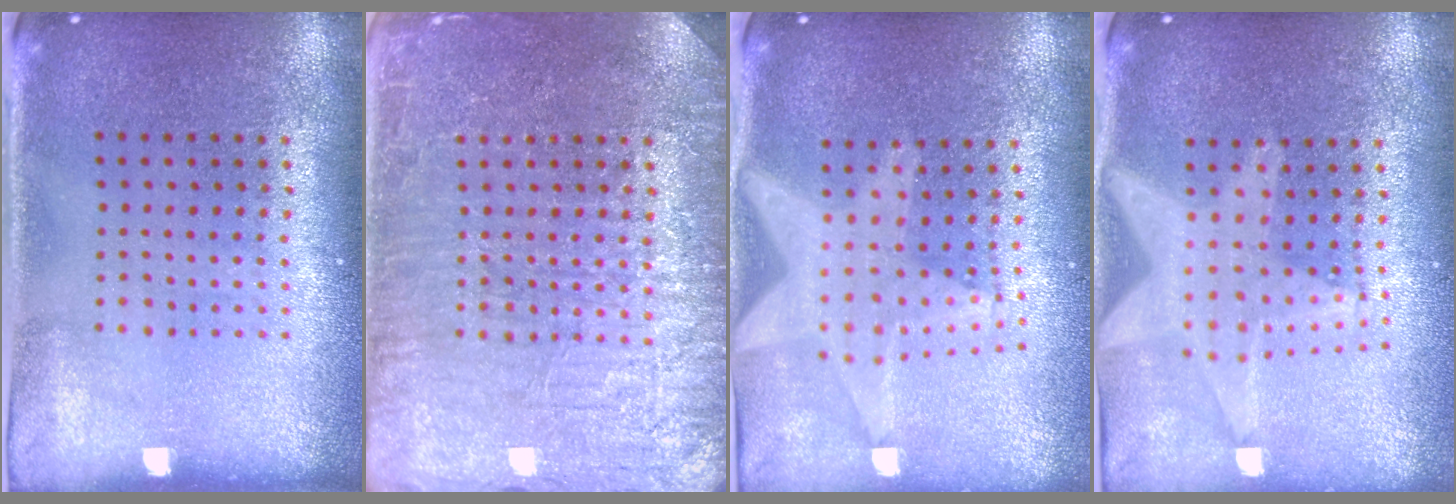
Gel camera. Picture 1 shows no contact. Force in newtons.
{"total": 7.0, "press": 6.9, "slide": 1.0}
{"total": 2.2, "press": 1.8, "slide": 1.2}
{"total": 2.3, "press": 1.9, "slide": 1.3}